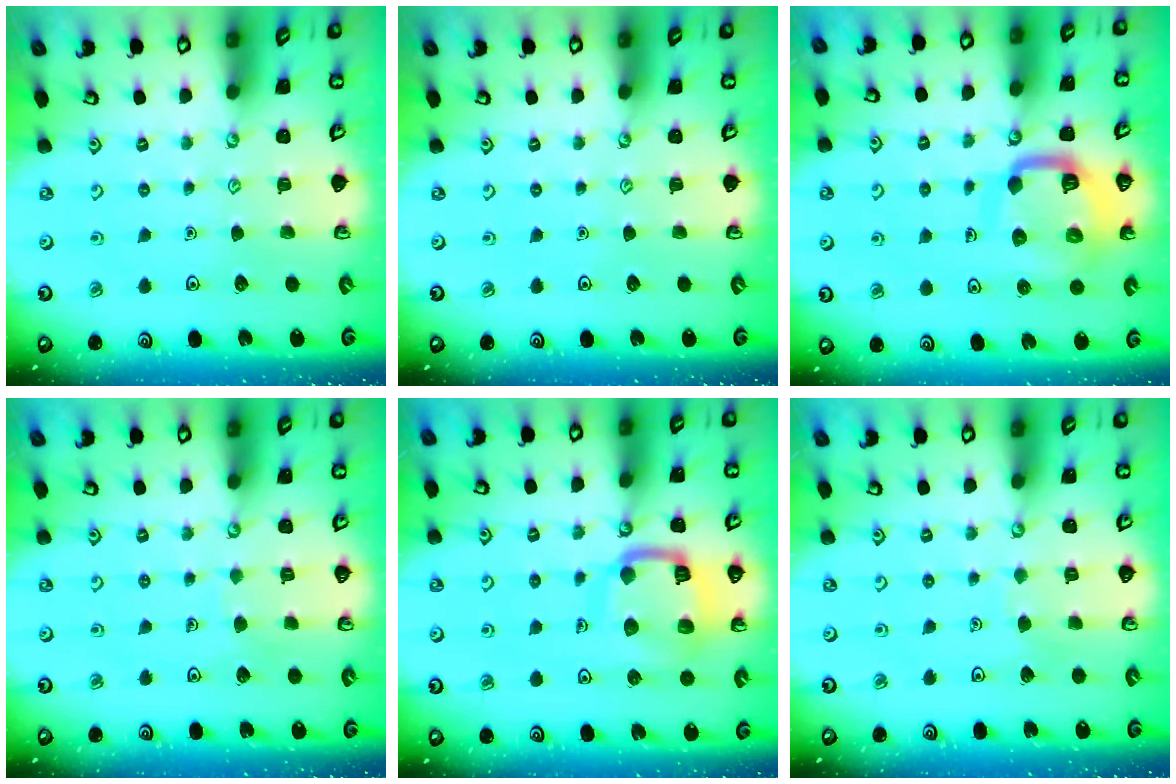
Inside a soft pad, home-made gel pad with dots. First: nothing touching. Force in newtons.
{"total": 0.0}
{"total": 11.4, "press": 11.4, "slide": 1.2}
{"total": 1.8, "press": 1.8, "slide": 0.0}
{"total": 14.1, "press": 14.0, "slide": 1.7}
{"total": 2.7, "press": 2.7, "slide": 0.1}